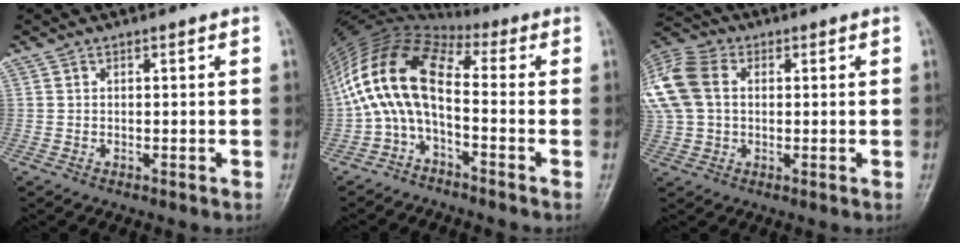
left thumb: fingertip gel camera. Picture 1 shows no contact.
{"total": 13.5, "force": [-2.0, 6.4, 11.7], "torque": [-0.229, 0.068, -0.055]}
{"total": 17.9, "force": [3.4, 13.4, 11.4], "torque": [-0.293, 0.047, 0.067]}